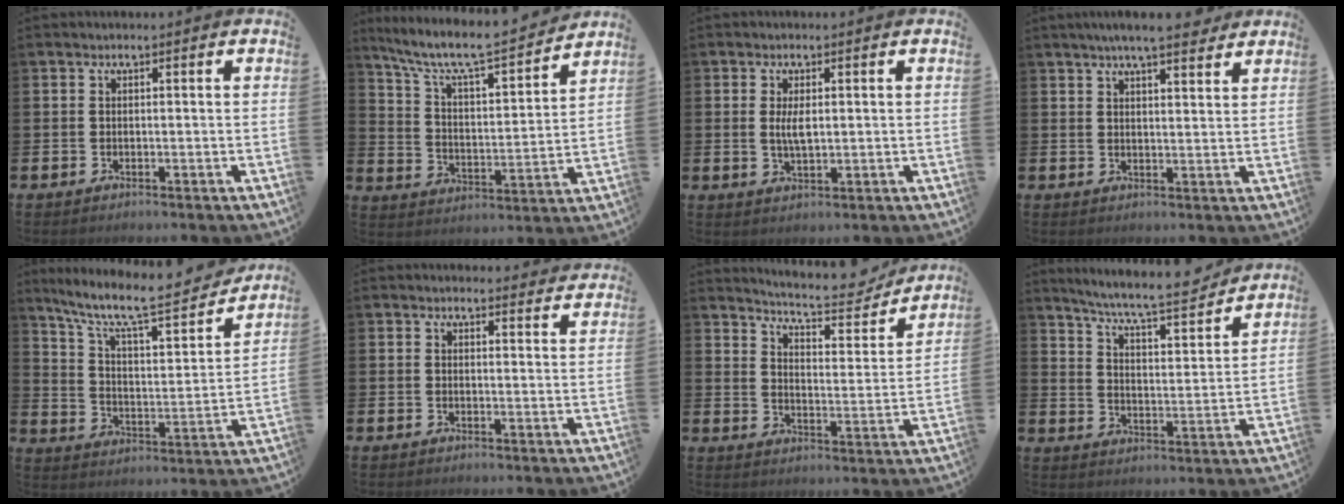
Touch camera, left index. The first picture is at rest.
{"total": 8.8, "force": [7.8, 1.6, 3.9], "torque": [-0.099, -0.059, 0.127]}
{"total": 3.0, "force": [0.6, 1.2, 2.8], "torque": [-0.046, 0.000, 0.005]}
{"total": 5.4, "force": [4.9, 0.5, 2.2], "torque": [-0.044, -0.017, 0.086]}
{"total": 10.3, "force": [8.8, 1.9, 5.1], "torque": [-0.115, -0.066, 0.142]}
{"total": 2.3, "force": [2.2, 0.5, -0.1], "torque": [0.008, -0.016, 0.038]}
{"total": 6.9, "force": [6.6, 1.0, 1.8], "torque": [-0.044, -0.057, 0.107]}
{"total": 7.7, "force": [7.1, 0.6, 2.9], "torque": [-0.078, -0.053, 0.118]}